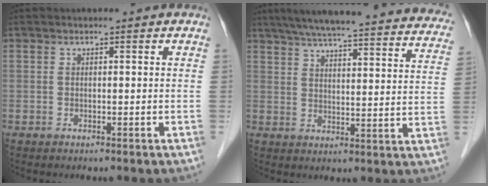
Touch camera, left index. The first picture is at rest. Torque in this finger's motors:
{"motor_torque": [0.14, -0.45, 0.61, 0.12]}